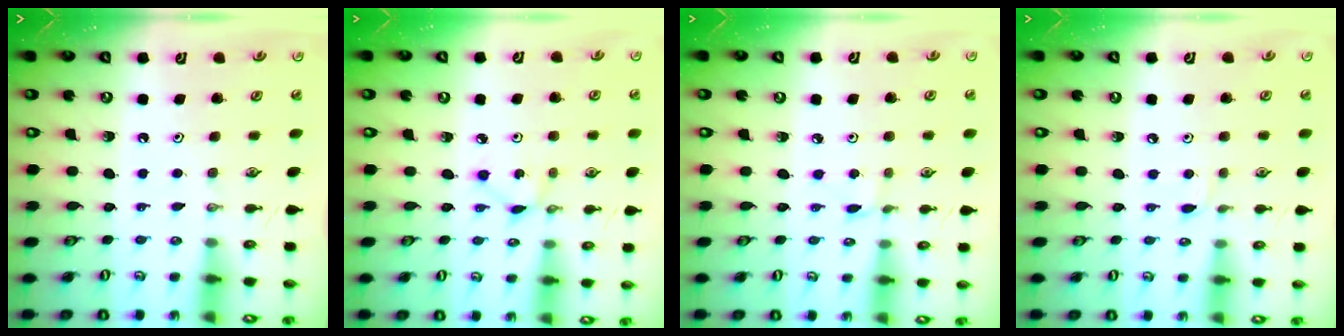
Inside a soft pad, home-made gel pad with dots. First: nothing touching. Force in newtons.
{"total": 1.9, "press": 1.9, "slide": 0.2}
{"total": 0.8, "press": 0.8, "slide": 0.1}
{"total": 2.8, "press": 2.7, "slide": 0.4}